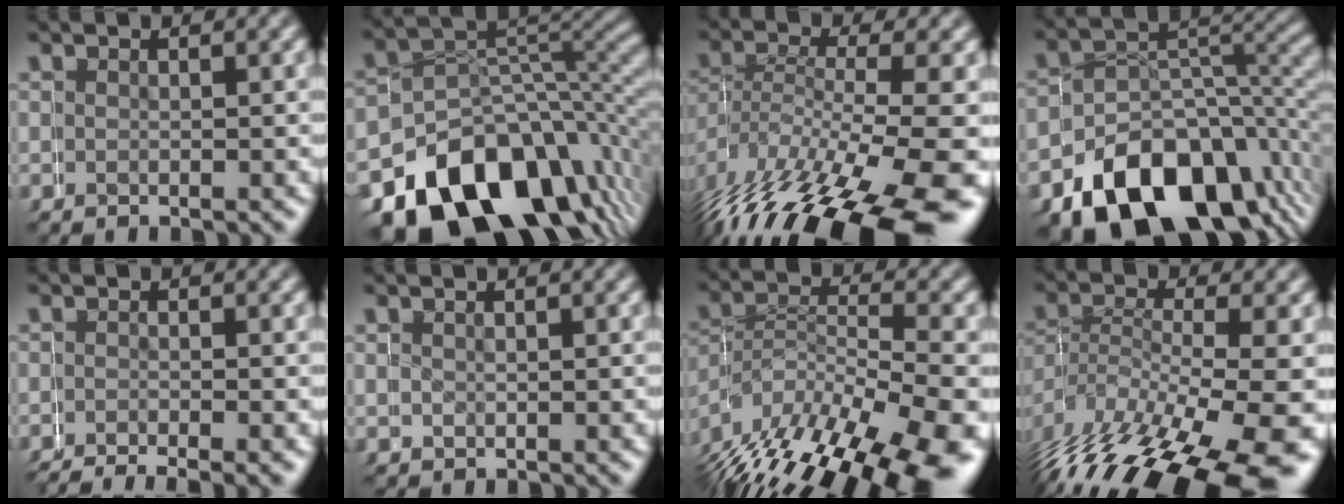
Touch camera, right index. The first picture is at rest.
{"total": 15.0, "force": [-8.0, 9.7, 8.1], "torque": [-0.122, -0.035, -0.116]}
{"total": 9.3, "force": [-4.2, 4.5, 6.9], "torque": [-0.121, -0.029, -0.041]}
{"total": 12.2, "force": [-7.4, 7.2, 6.4], "torque": [-0.077, -0.029, -0.107]}
{"total": 5.2, "force": [-4.7, 1.3, 1.7], "torque": [-0.020, -0.013, -0.064]}
{"total": 1.3, "force": [1.0, 0.3, -0.8], "torque": [0.009, -0.004, 0.020]}
{"total": 10.2, "force": [-6.1, 5.3, 6.1], "torque": [-0.114, -0.042, -0.074]}
{"total": 9.0, "force": [-3.7, 5.1, 6.5], "torque": [-0.120, -0.034, -0.035]}